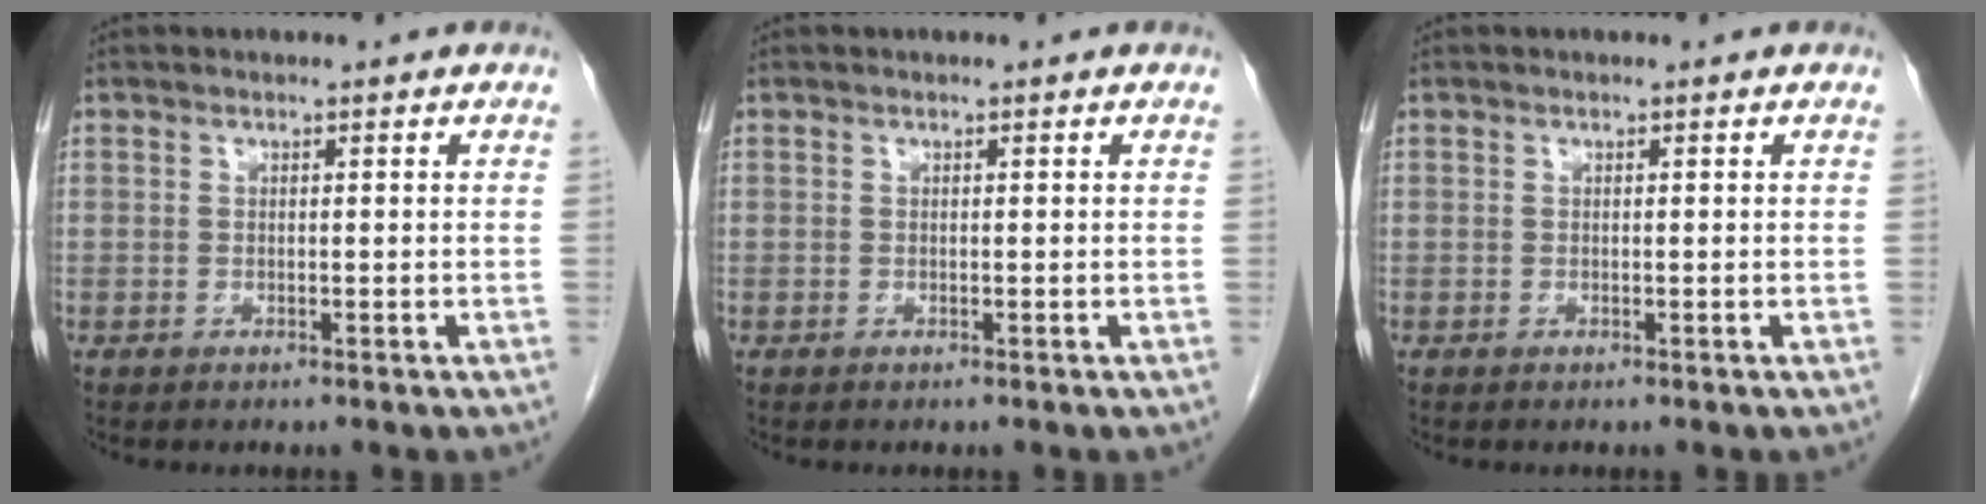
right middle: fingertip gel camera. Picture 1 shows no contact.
{"total": 0.0}
{"total": 0.0}